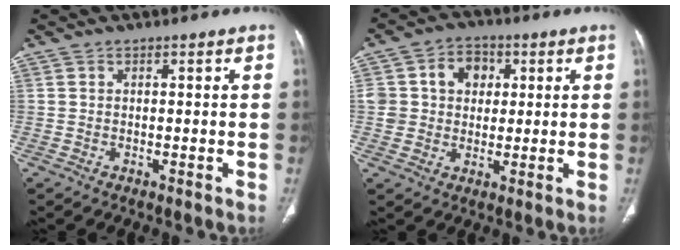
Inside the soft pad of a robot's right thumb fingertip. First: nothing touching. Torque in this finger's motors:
{"motor_torque": [0.84, 0.80, 0.57, 0.41, 0.11]}